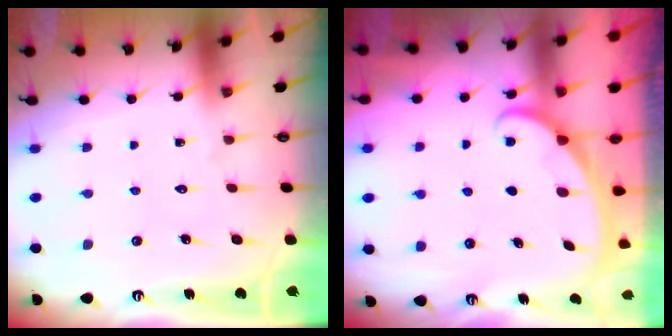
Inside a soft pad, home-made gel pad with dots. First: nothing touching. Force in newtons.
{"total": 3.4, "press": 3.4, "slide": 0.2}